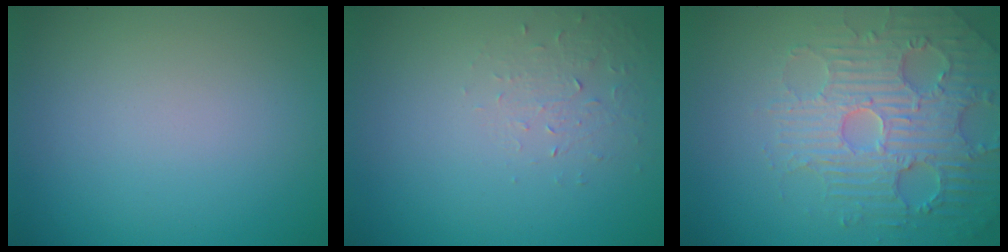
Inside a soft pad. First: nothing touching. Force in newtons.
{"total": 1.3, "press": 0.6, "slide": 1.2}
{"total": 4.7, "press": 4.7, "slide": 0.9}